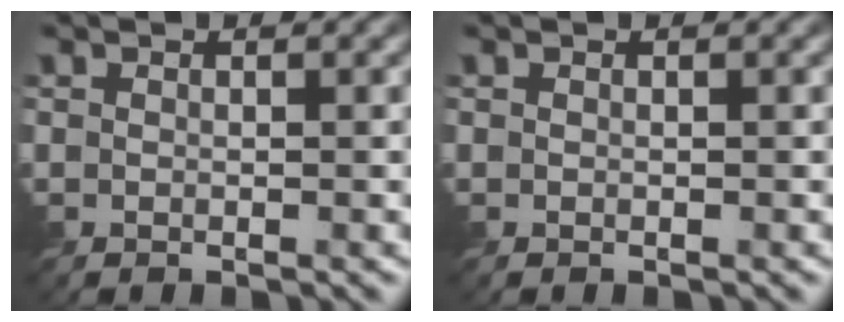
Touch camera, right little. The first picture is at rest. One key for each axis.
{"total": 0.0}